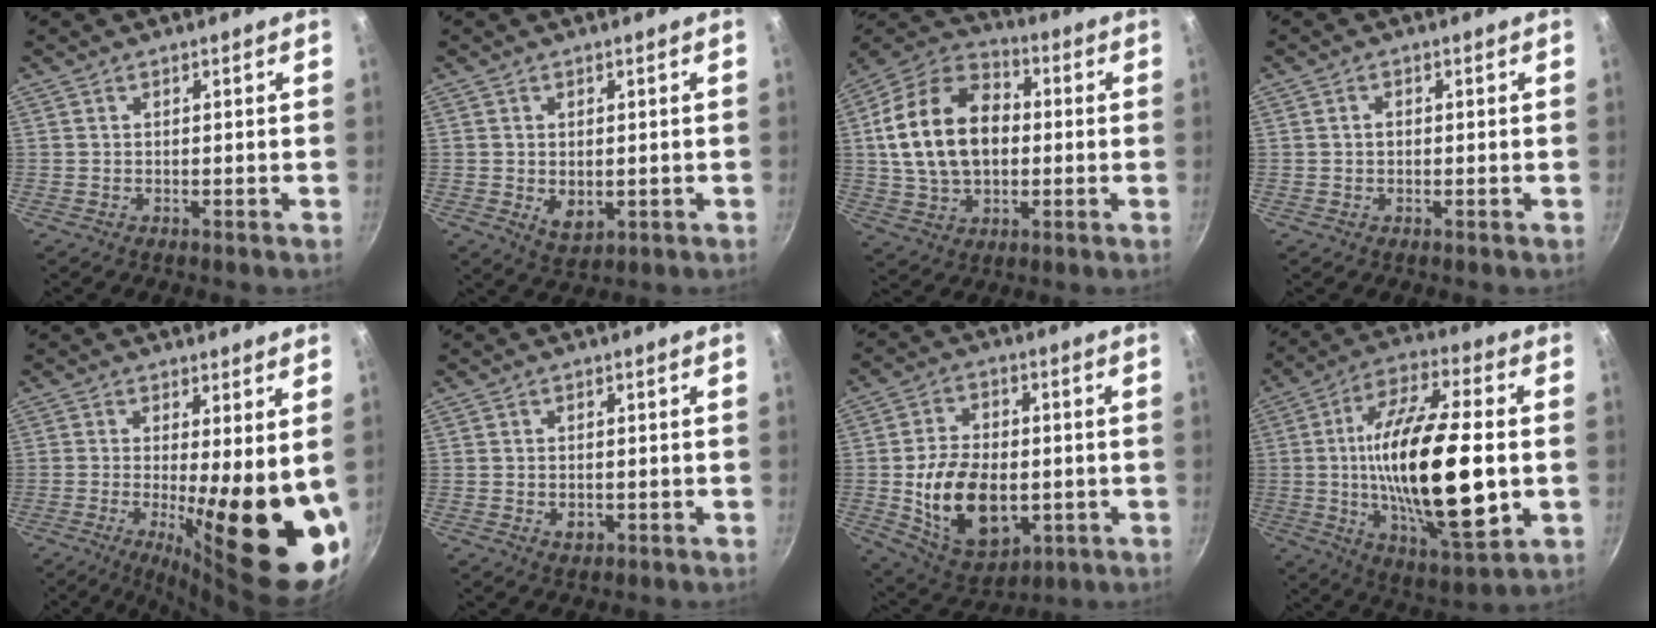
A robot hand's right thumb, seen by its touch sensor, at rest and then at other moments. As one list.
[{"total": 4.7, "force": [-0.3, 3.2, 3.3], "torque": [-0.048, -0.013, 0.004]}, {"total": 19.8, "force": [1.2, 13.6, 14.3], "torque": [-0.232, 0.029, 0.014]}, {"total": 1.2, "force": [0.0, 0.9, 0.8], "torque": [-0.012, 0.006, 0.000]}, {"total": 18.3, "force": [-1.6, 5.4, 17.4], "torque": [-0.224, -0.037, -0.011]}, {"total": 2.7, "force": [-0.7, 1.9, 1.8], "torque": [-0.024, 0.000, -0.007]}, {"total": 17.4, "force": [-2.3, 11.5, 12.9], "torque": [-0.199, 0.005, -0.020]}, {"total": 26.5, "force": [-1.5, 9.4, 24.7], "torque": [-0.436, 0.006, -0.028]}]